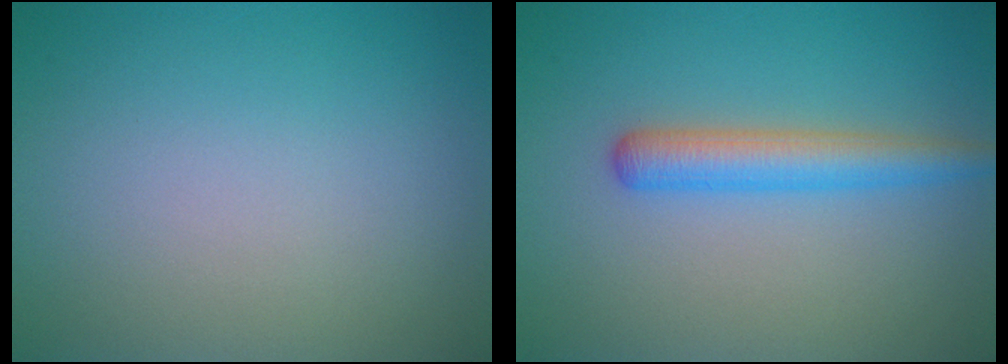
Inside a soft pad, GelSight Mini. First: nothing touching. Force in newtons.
{"total": 3.4, "press": 3.4, "slide": 0.2}